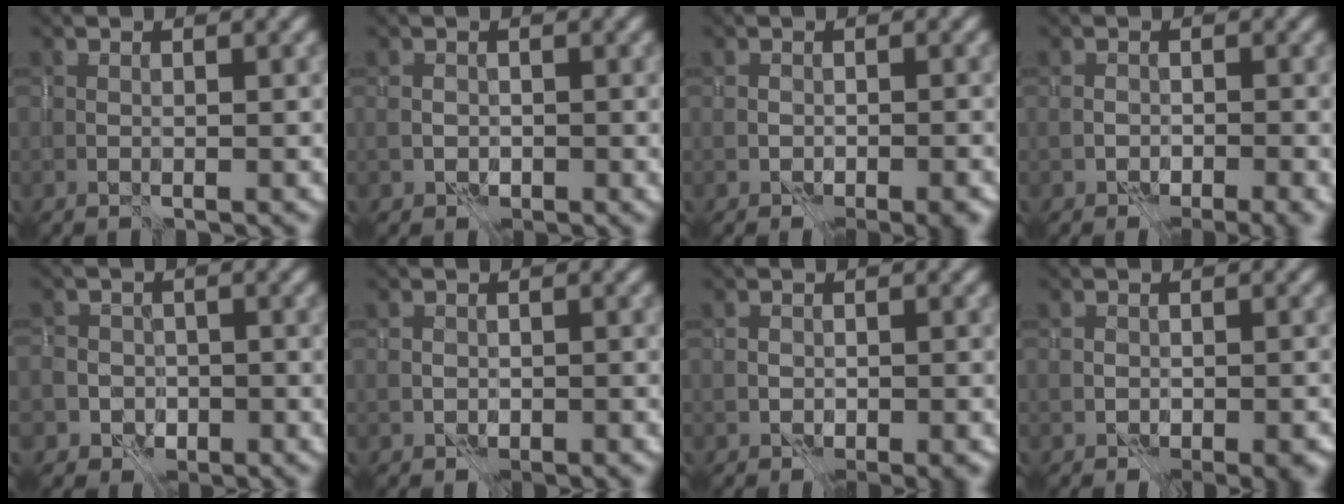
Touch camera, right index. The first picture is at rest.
{"total": 1.0, "force": [-0.3, 0.9, 0.4], "torque": [-0.013, -0.004, -0.002]}
{"total": 2.5, "force": [-1.6, 1.2, 1.6], "torque": [-0.019, -0.008, -0.015]}
{"total": 3.0, "force": [-1.8, 1.5, 1.9], "torque": [-0.025, -0.011, -0.024]}
{"total": 4.9, "force": [-2.5, 4.1, 0.9], "torque": [-0.004, -0.013, -0.059]}
{"total": 0.6, "force": [-0.5, 0.3, 0.1], "torque": [-0.009, -0.003, -0.004]}
{"total": 1.8, "force": [-1.0, 0.9, 1.1], "torque": [-0.018, -0.009, -0.009]}
{"total": 3.2, "force": [-1.7, 1.7, 2.1], "torque": [-0.026, -0.009, -0.017]}